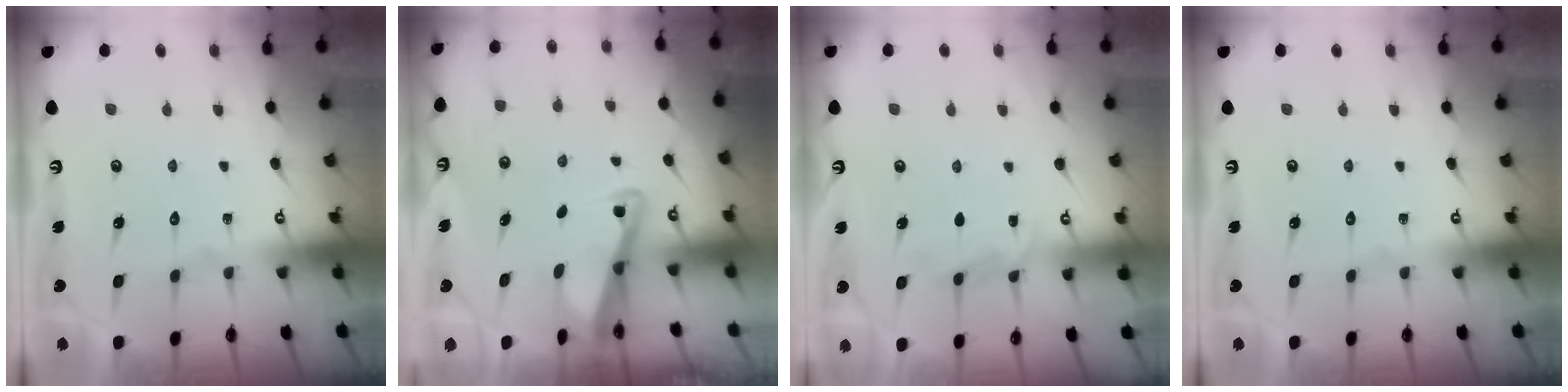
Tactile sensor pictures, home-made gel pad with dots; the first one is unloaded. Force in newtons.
{"total": 3.0, "press": 3.0, "slide": 0.3}
{"total": 6.3, "press": 6.3, "slide": 0.6}
{"total": 0.0}